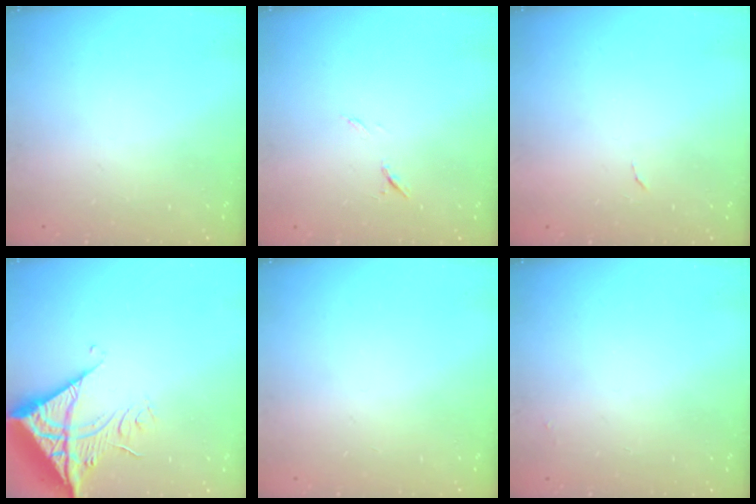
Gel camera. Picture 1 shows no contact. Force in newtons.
{"total": 6.2, "press": 6.2, "slide": 0.8}
{"total": 3.8, "press": 3.8, "slide": 0.2}
{"total": 15.7, "press": 15.6, "slide": 1.8}
{"total": 0.0}
{"total": 1.9, "press": 1.9, "slide": 0.3}